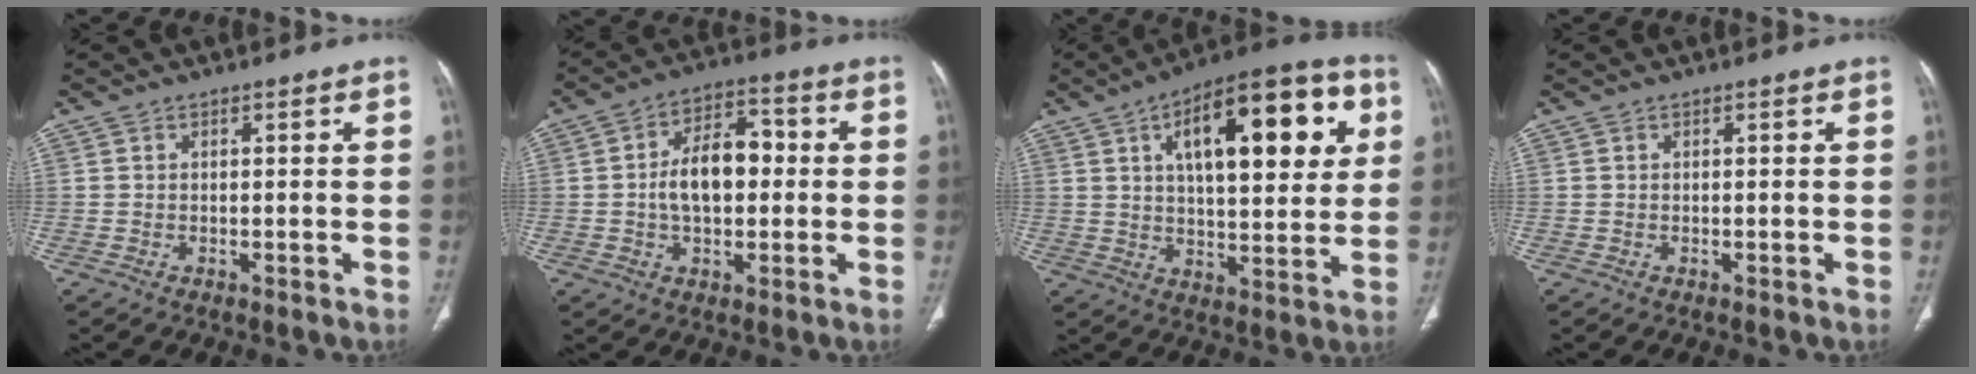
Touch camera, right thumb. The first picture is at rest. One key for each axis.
{"total": 11.0, "fx": -0.1, "fy": 6.6, "fz": 8.7, "tx": -0.128, "ty": 0.028, "tz": -0.006}
{"total": 23.1, "fx": 7.6, "fy": 9.7, "fz": 19.6, "tx": -0.250, "ty": 0.005, "tz": 0.107}
{"total": 0.0}